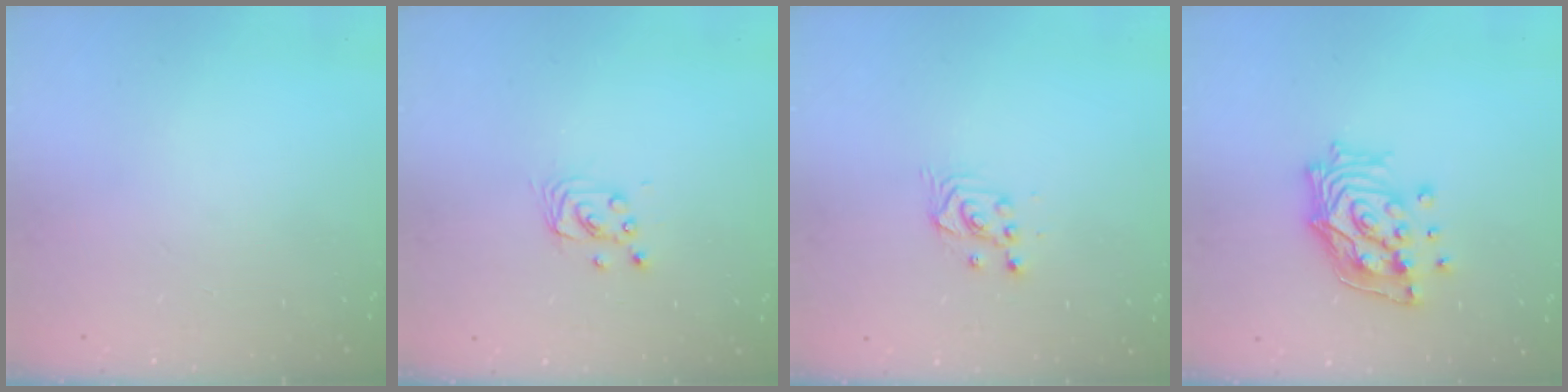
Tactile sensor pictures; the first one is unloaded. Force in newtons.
{"total": 2.7, "press": 2.7, "slide": 0.2}
{"total": 2.5, "press": 2.5, "slide": 0.1}
{"total": 14.3, "press": 14.2, "slide": 1.9}